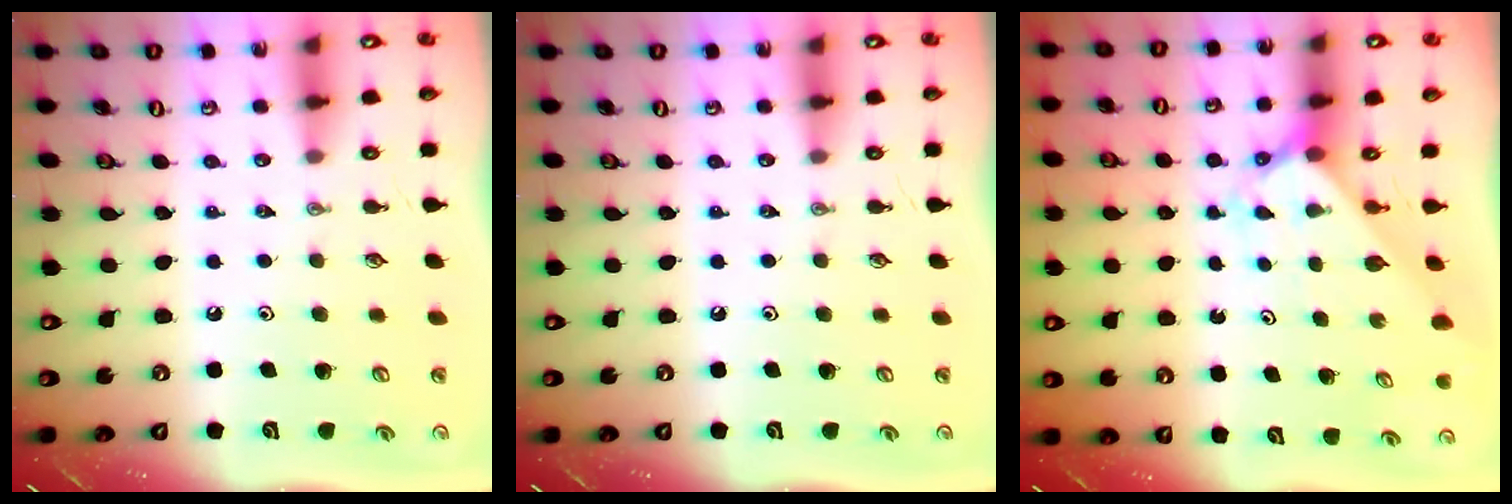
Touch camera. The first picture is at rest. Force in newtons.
{"total": 0.0}
{"total": 2.1, "press": 2.1, "slide": 0.2}